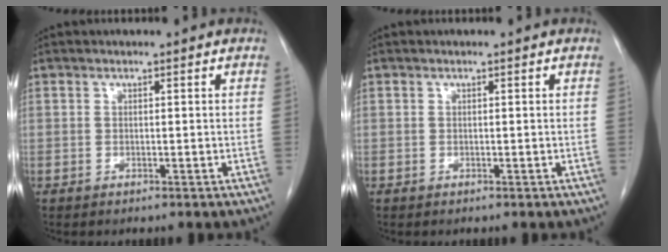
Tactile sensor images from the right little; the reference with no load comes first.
{"total": 0.0}